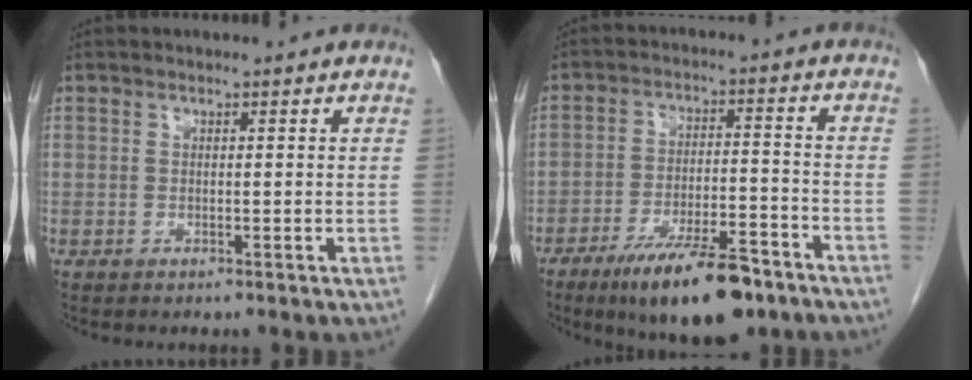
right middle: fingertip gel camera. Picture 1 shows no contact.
{"total": 13.7, "force": [-9.5, 3.4, 9.3], "torque": [-0.150, -0.012, -0.155]}